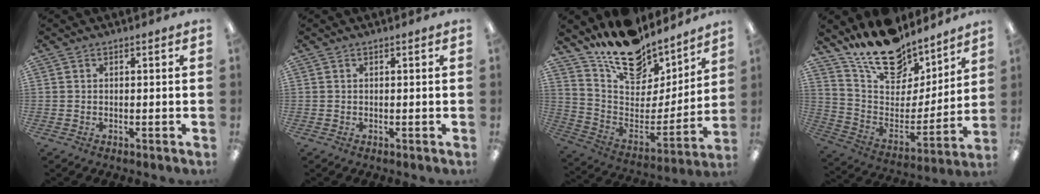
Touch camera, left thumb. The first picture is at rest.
{"total": 0.0}
{"total": 17.4, "force": [14.5, 8.1, 5.3], "torque": [-0.100, -0.118, 0.260]}
{"total": 19.4, "force": [15.9, 9.0, 6.6], "torque": [-0.123, -0.118, 0.285]}